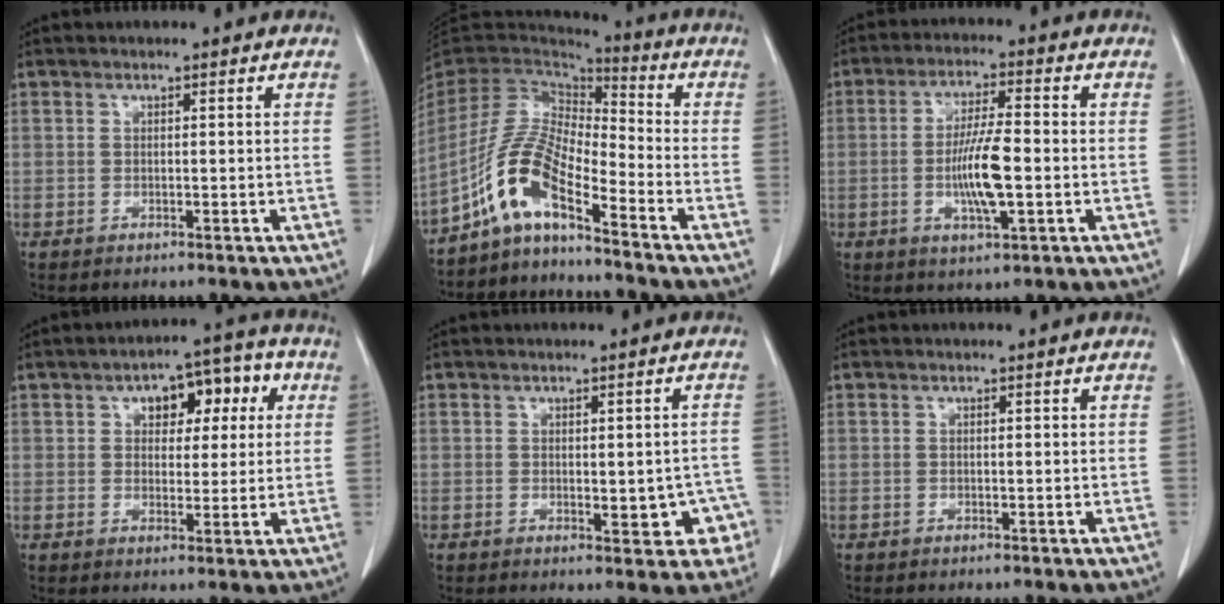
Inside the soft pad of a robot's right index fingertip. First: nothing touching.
{"total": 9.8, "force": [-6.2, 2.1, 7.2], "torque": [-0.166, 0.016, -0.126]}
{"total": 8.4, "force": [-1.6, 1.3, 8.1], "torque": [-0.155, -0.003, -0.031]}
{"total": 8.5, "force": [2.9, 4.6, 6.5], "torque": [-0.073, 0.034, 0.037]}
{"total": 5.4, "force": [-1.6, 2.3, 4.6], "torque": [-0.041, 0.009, -0.014]}
{"total": 0.0}